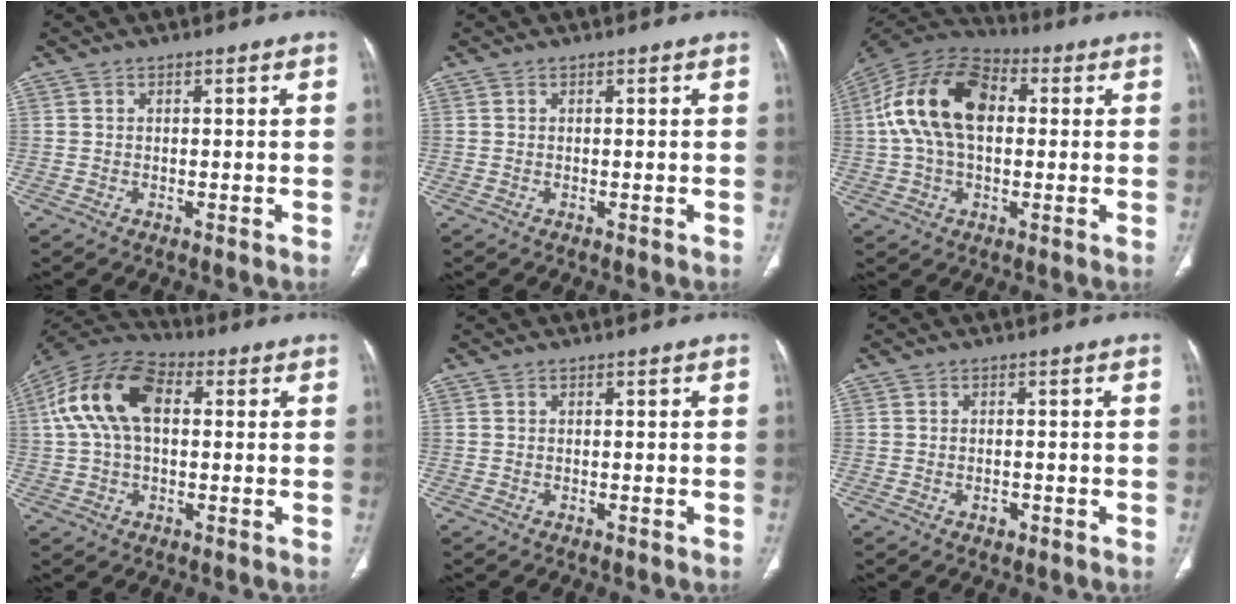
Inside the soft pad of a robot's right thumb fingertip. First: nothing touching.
{"total": 0.0}
{"total": 17.5, "force": [2.3, 10.8, 13.5], "torque": [-0.256, 0.033, 0.034]}
{"total": 14.9, "force": [2.7, 9.0, 11.6], "torque": [-0.228, 0.033, 0.042]}
{"total": 0.0}
{"total": 1.5, "force": [-0.6, 1.0, 0.9], "torque": [-0.013, 0.003, -0.007]}